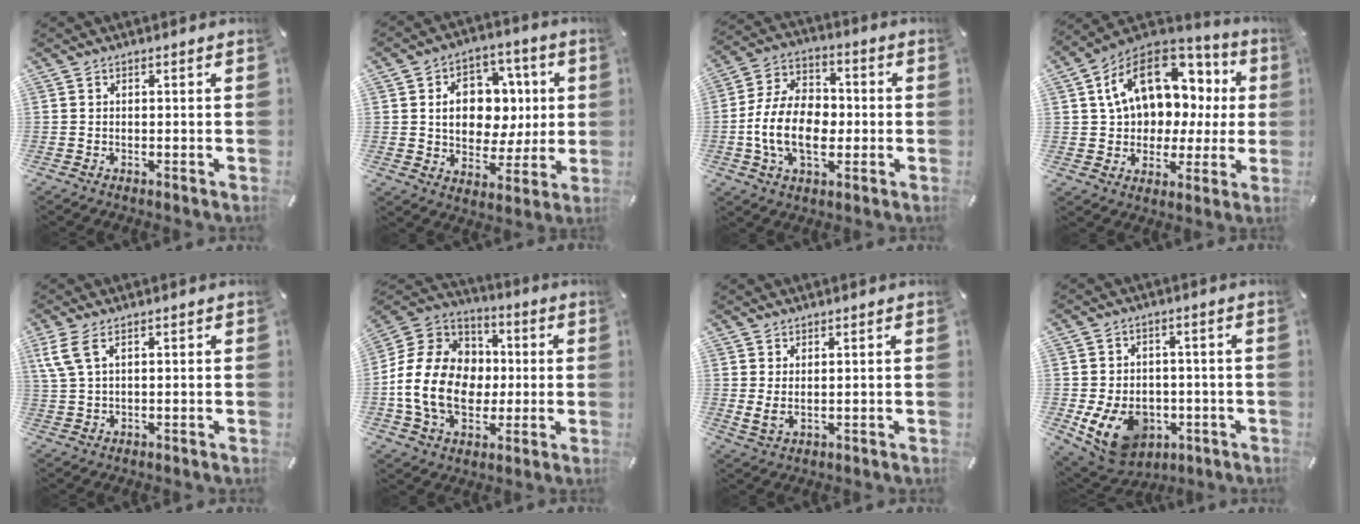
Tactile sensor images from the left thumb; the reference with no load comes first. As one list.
[{"total": 12.6, "force": [1.7, 10.4, 6.9], "torque": [-0.100, 0.002, 0.040]}, {"total": 14.3, "force": [-2.6, 9.8, 10.1], "torque": [-0.217, 0.011, -0.048]}, {"total": 17.5, "force": [6.7, 11.9, 10.9], "torque": [-0.187, -0.029, 0.121]}, {"total": 5.0, "force": [2.2, 2.3, 3.8], "torque": [-0.095, -0.004, 0.037]}, {"total": 18.7, "force": [-2.1, 15.3, 10.5], "torque": [-0.233, 0.025, -0.035]}, {"total": 3.0, "force": [1.5, 1.1, 2.3], "torque": [-0.062, -0.011, 0.026]}, {"total": 12.5, "force": [-4.3, 9.6, 6.9], "torque": [-0.136, 0.016, -0.073]}]